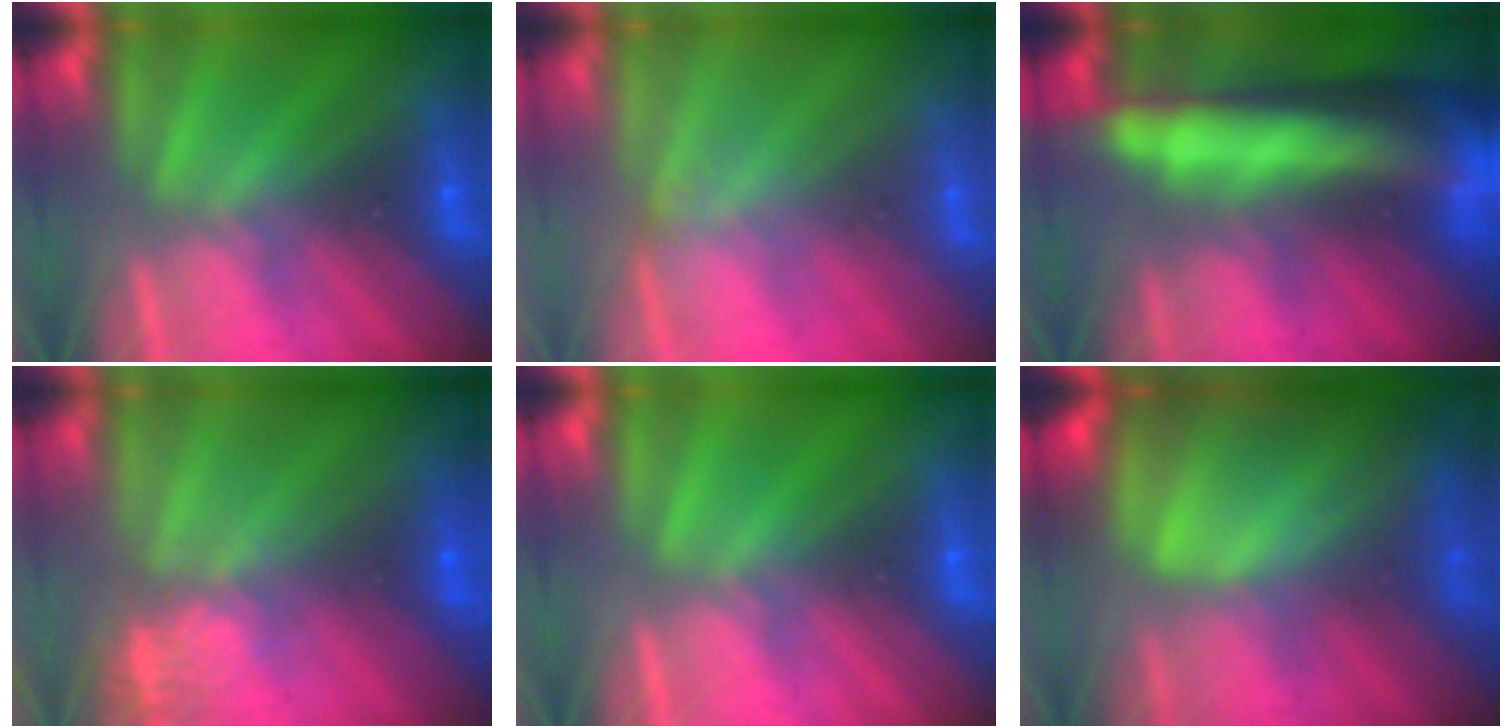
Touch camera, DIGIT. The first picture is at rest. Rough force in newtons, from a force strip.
{"total": 1.7}
{"total": 9.6}
{"total": 4.4}
{"total": 0.0}
{"total": 7.3}